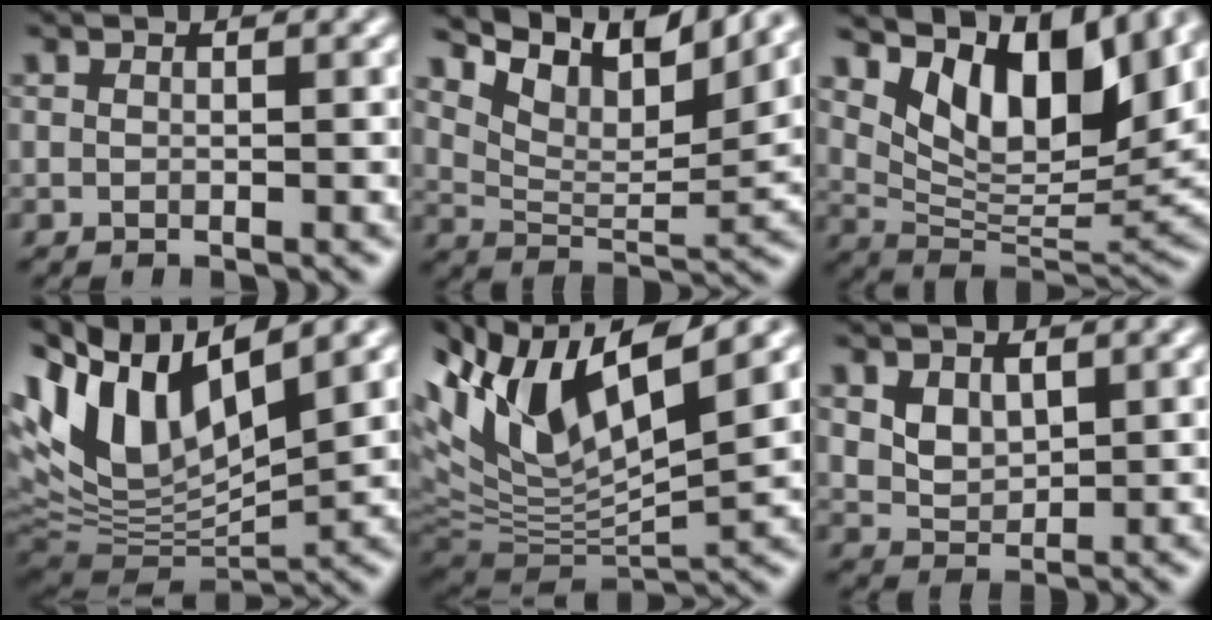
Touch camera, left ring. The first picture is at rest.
{"total": 9.6, "force": [6.6, 3.6, 5.9], "torque": [-0.100, 0.017, 0.121]}
{"total": 10.4, "force": [5.2, 4.7, 7.7], "torque": [-0.127, 0.008, 0.099]}
{"total": 12.3, "force": [4.4, 5.8, 10.0], "torque": [-0.199, 0.024, 0.080]}
{"total": 11.0, "force": [4.2, 4.3, 9.2], "torque": [-0.191, 0.017, 0.080]}
{"total": 2.3, "force": [0.3, 1.7, 1.5], "torque": [-0.032, 0.002, 0.015]}